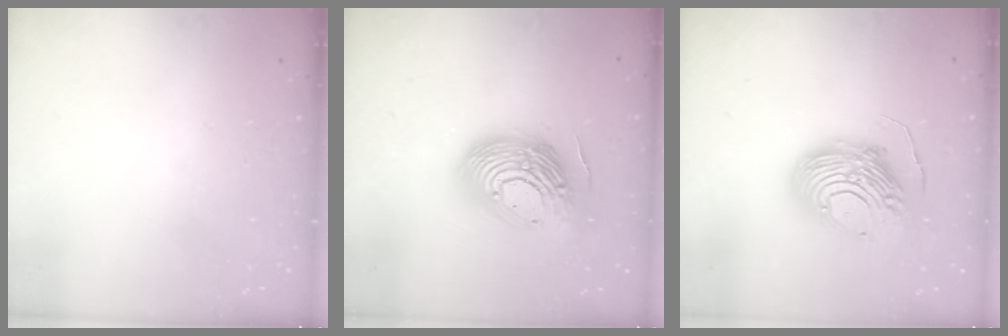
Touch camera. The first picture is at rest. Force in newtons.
{"total": 20.9, "press": 20.8, "slide": 1.8}
{"total": 14.6, "press": 14.6, "slide": 1.5}